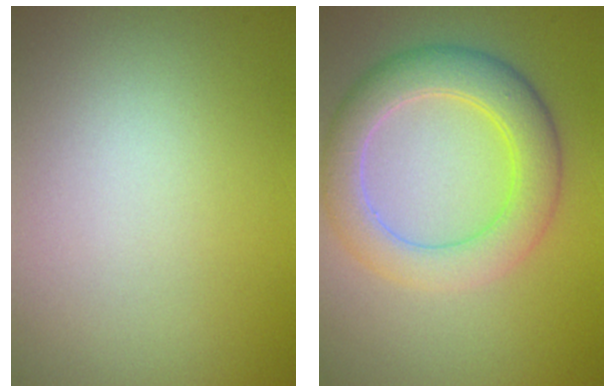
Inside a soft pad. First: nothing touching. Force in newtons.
{"total": 5.3, "press": 5.2, "slide": 0.4}